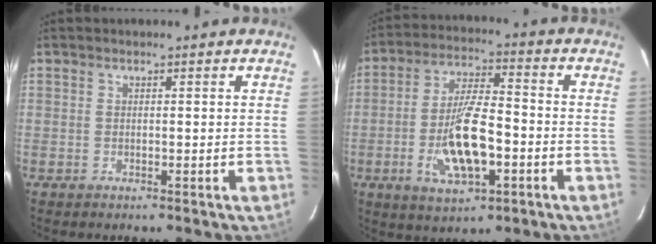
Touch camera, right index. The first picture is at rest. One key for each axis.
{"total": 13.1, "fx": -4.1, "fy": 4.8, "fz": 11.5, "tx": -0.231, "ty": -0.004, "tz": -0.067}